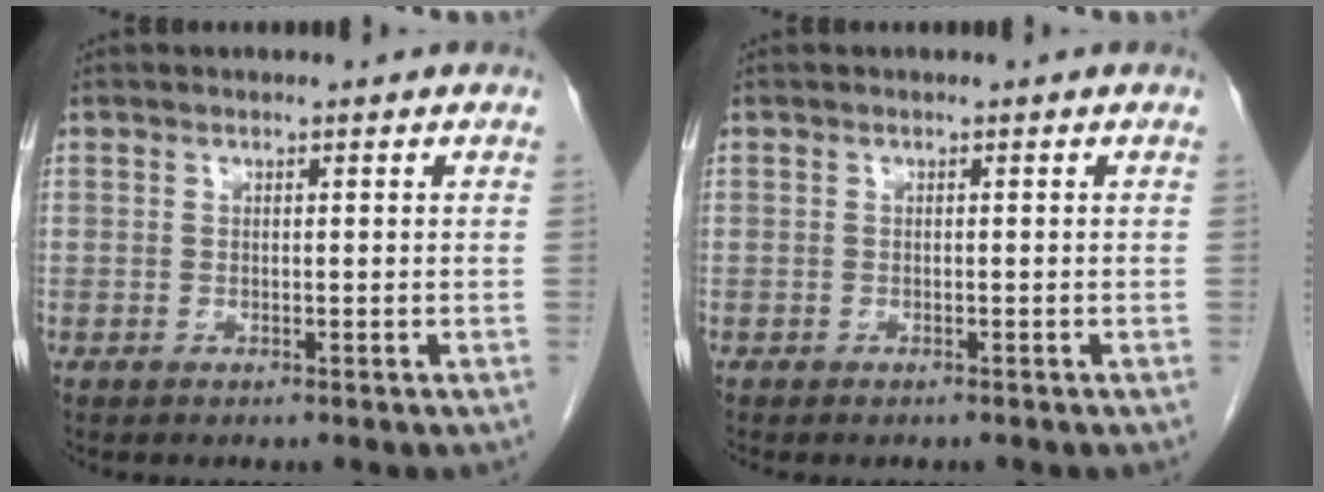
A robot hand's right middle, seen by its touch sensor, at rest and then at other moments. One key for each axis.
{"total": 0.9, "fx": -0.8, "fy": 0.3, "fz": 0.2, "tx": -0.008, "ty": -0.001, "tz": -0.011}